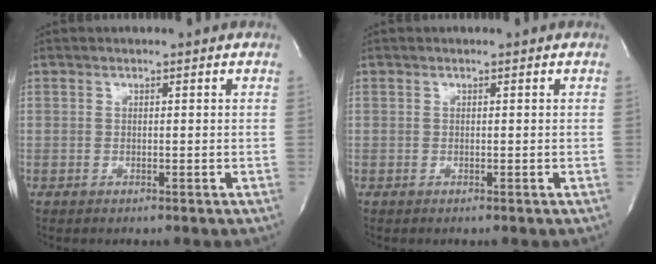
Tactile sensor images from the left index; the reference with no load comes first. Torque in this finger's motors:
{"motor_torque": [0.01, 0.00, -0.01, 0.00]}